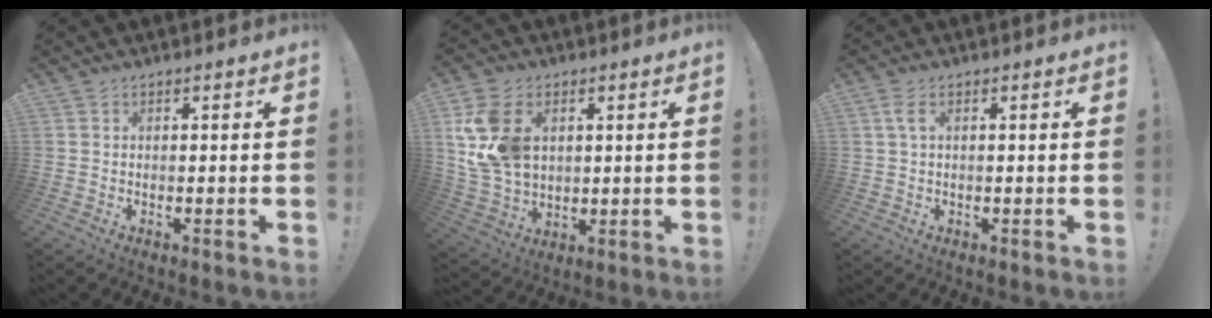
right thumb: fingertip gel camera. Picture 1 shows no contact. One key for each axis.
{"total": 15.7, "fx": 4.2, "fy": 11.6, "fz": 9.7, "tx": -0.170, "ty": -0.016, "tz": 0.086}
{"total": 2.8, "fx": 0.8, "fy": 0.8, "fz": 2.6, "tx": -0.052, "ty": 0.003, "tz": 0.015}